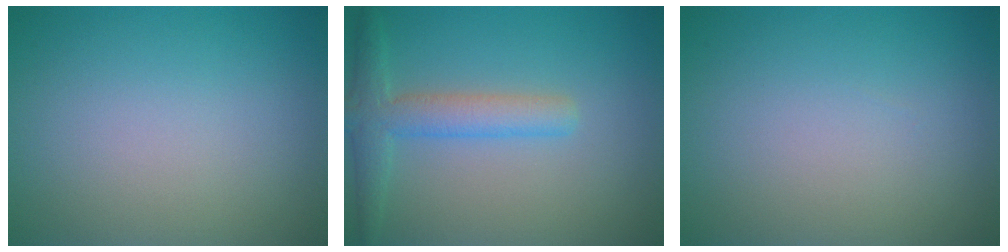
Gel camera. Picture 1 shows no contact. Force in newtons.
{"total": 3.5, "press": 3.5, "slide": 0.2}
{"total": 0.0}